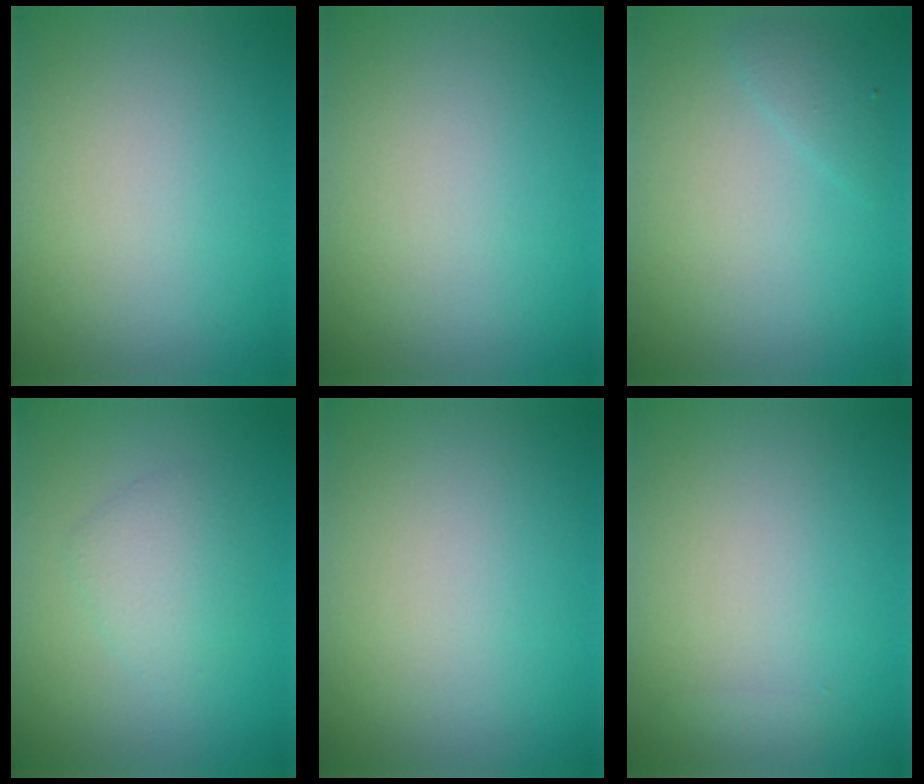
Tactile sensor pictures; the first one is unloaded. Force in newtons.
{"total": 0.0}
{"total": 1.2, "press": 1.2, "slide": 0.1}
{"total": 2.2, "press": 2.2, "slide": 0.0}
{"total": 0.0}
{"total": 0.6, "press": 0.6, "slide": 0.0}